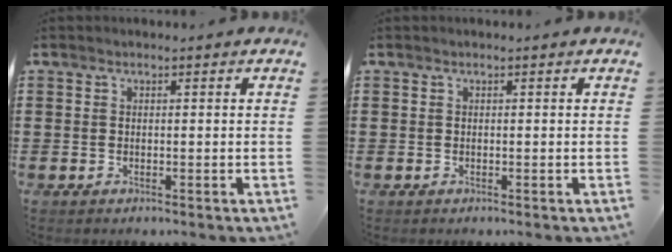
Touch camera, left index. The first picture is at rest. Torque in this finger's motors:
{"motor_torque": [0.00, 0.00, 0.00, 0.00]}